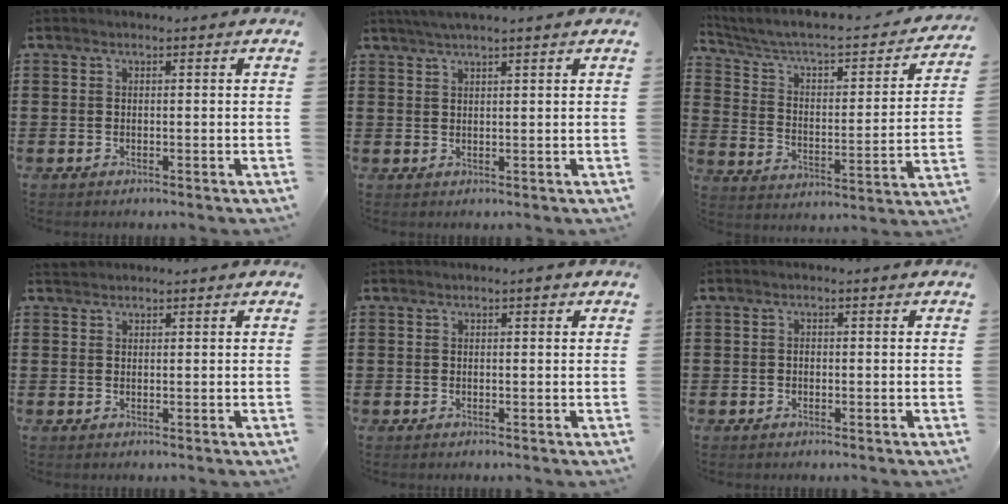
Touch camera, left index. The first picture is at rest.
{"total": 2.1, "force": [1.7, -0.3, 1.1], "torque": [-0.023, 0.002, 0.033]}
{"total": 4.8, "force": [3.7, 1.4, 2.8], "torque": [-0.073, -0.034, 0.053]}
{"total": 1.1, "force": [1.0, 0.3, 0.2], "torque": [-0.006, 0.001, 0.021]}
{"total": 1.0, "force": [0.4, 0.2, 0.8], "torque": [-0.008, 0.000, 0.005]}
{"total": 0.6, "force": [-0.2, 0.5, 0.4], "torque": [-0.010, 0.001, -0.003]}